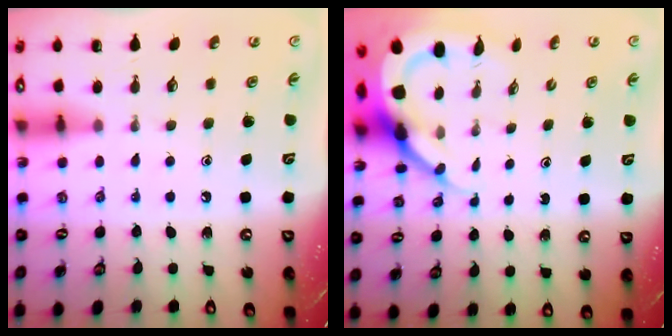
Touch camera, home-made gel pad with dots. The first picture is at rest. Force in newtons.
{"total": 8.0, "press": 7.9, "slide": 1.1}